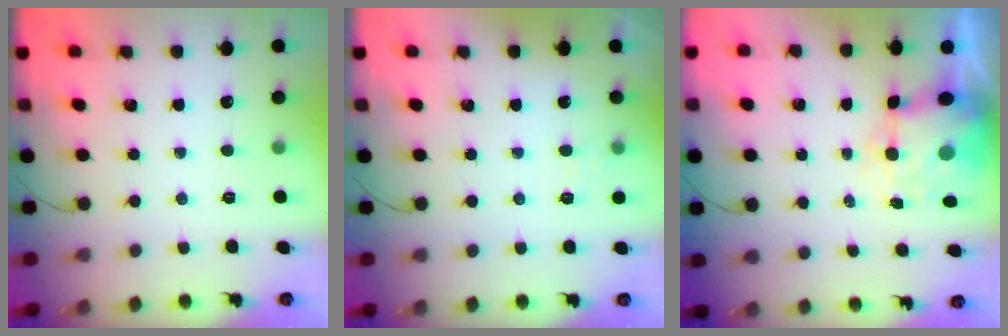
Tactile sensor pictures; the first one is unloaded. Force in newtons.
{"total": 5.8, "press": 5.6, "slide": 1.6}
{"total": 8.2, "press": 8.0, "slide": 1.9}